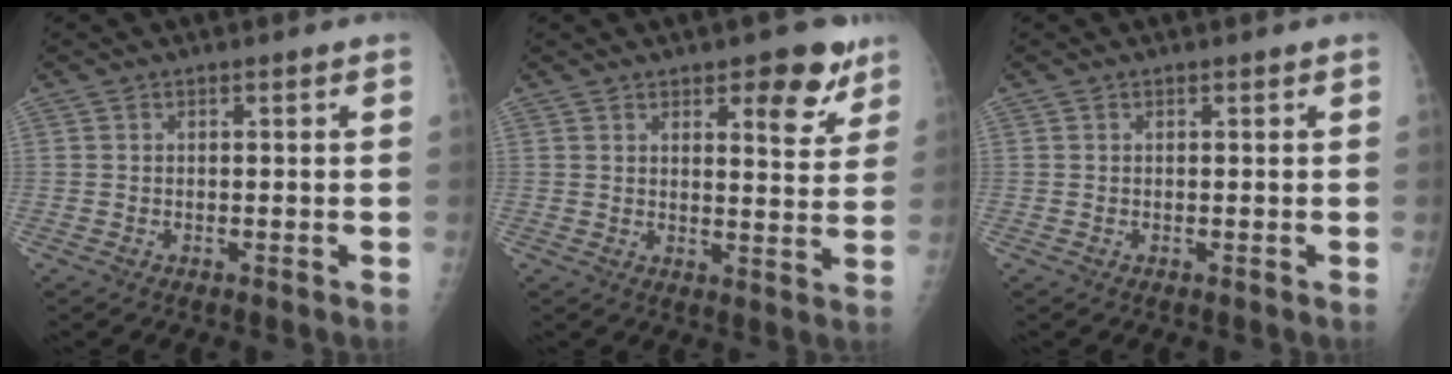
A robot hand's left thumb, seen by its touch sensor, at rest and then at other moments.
{"total": 9.3, "force": [5.5, 3.7, 6.5], "torque": [-0.054, -0.030, 0.070]}
{"total": 0.0}